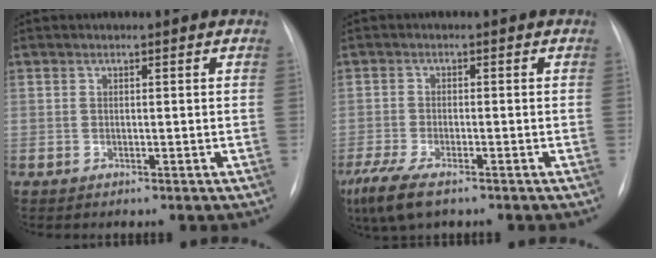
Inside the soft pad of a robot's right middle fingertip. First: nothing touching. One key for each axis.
{"total": 7.3, "fx": -5.0, "fy": 2.0, "fz": 5.0, "tx": -0.103, "ty": -0.021, "tz": -0.085}